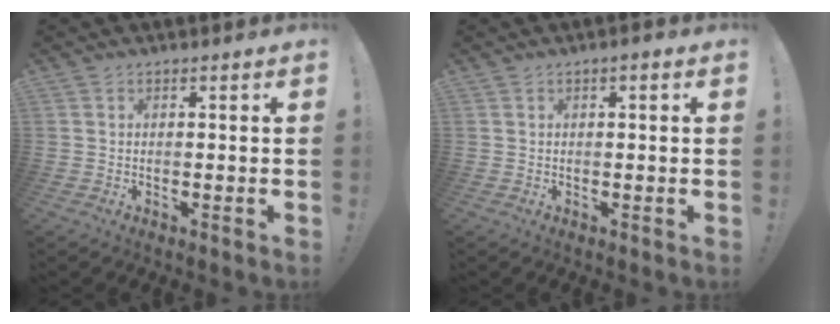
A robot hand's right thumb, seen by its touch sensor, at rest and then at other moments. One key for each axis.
{"total": 1.3, "fx": 0.1, "fy": 0.3, "fz": 1.3, "tx": -0.017, "ty": 0.000, "tz": -0.001}